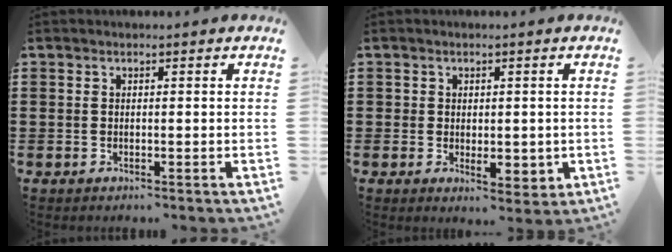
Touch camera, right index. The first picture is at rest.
{"total": 2.4, "force": [0.0, 2.0, 1.4], "torque": [-0.021, 0.004, -0.001]}